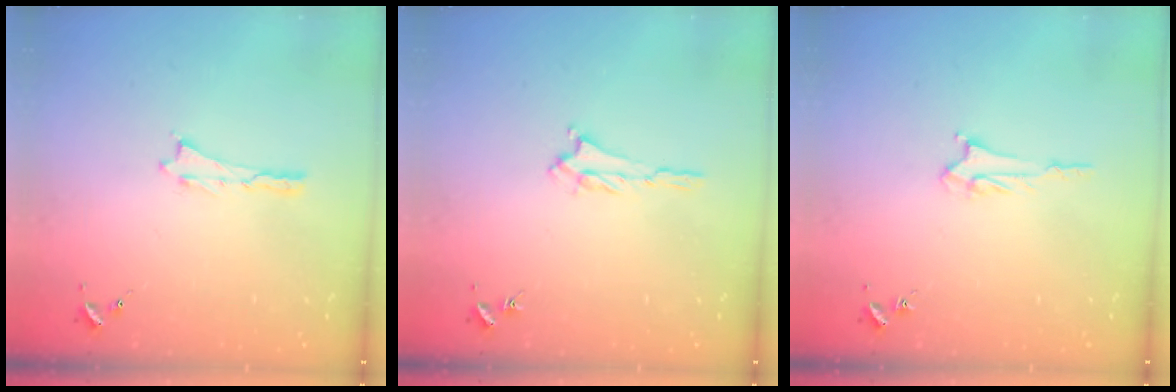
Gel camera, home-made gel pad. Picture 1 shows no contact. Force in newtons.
{"total": 1.2, "press": 1.1, "slide": 0.5}
{"total": 3.0, "press": 3.0, "slide": 0.3}